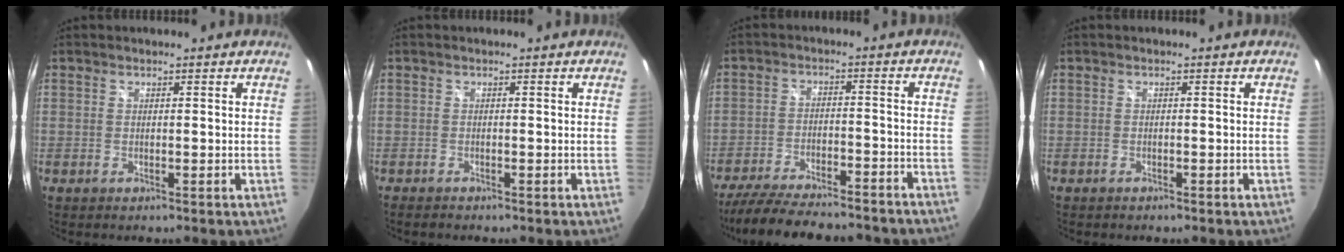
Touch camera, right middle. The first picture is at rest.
{"total": 1.2, "force": [-1.1, 0.2, 0.4], "torque": [-0.010, -0.005, -0.020]}
{"total": 21.9, "force": [-18.9, 4.5, 10.1], "torque": [-0.197, -0.034, -0.271]}
{"total": 0.7, "force": [-0.6, 0.2, 0.2], "torque": [-0.007, -0.002, -0.011]}